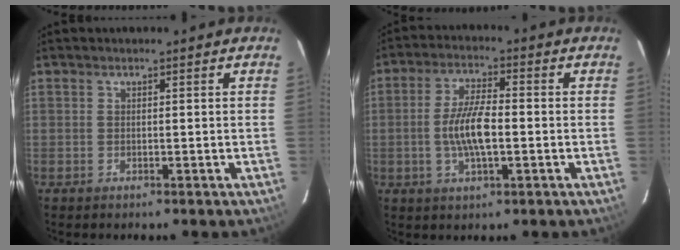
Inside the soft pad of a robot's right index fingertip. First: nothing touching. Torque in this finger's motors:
{"motor_torque": [0.36, 0.06, 0.32, 0.14]}